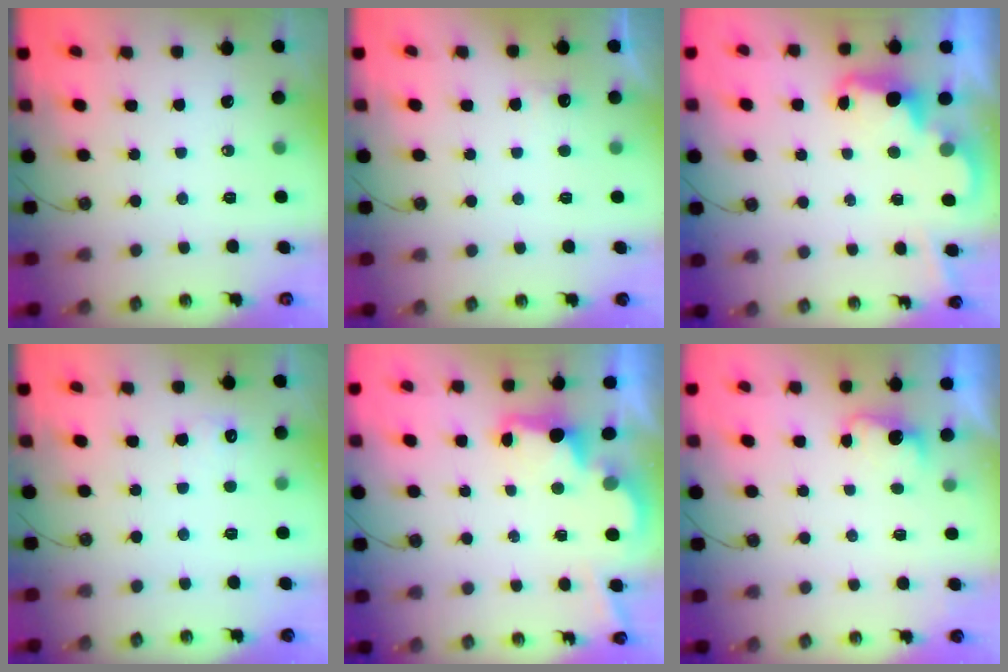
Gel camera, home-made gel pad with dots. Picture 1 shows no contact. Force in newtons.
{"total": 5.6, "press": 5.5, "slide": 1.2}
{"total": 2.3, "press": 2.3, "slide": 0.5}
{"total": 4.2, "press": 4.1, "slide": 1.1}
{"total": 2.7, "press": 2.6, "slide": 0.8}
{"total": 2.8, "press": 2.7, "slide": 0.9}